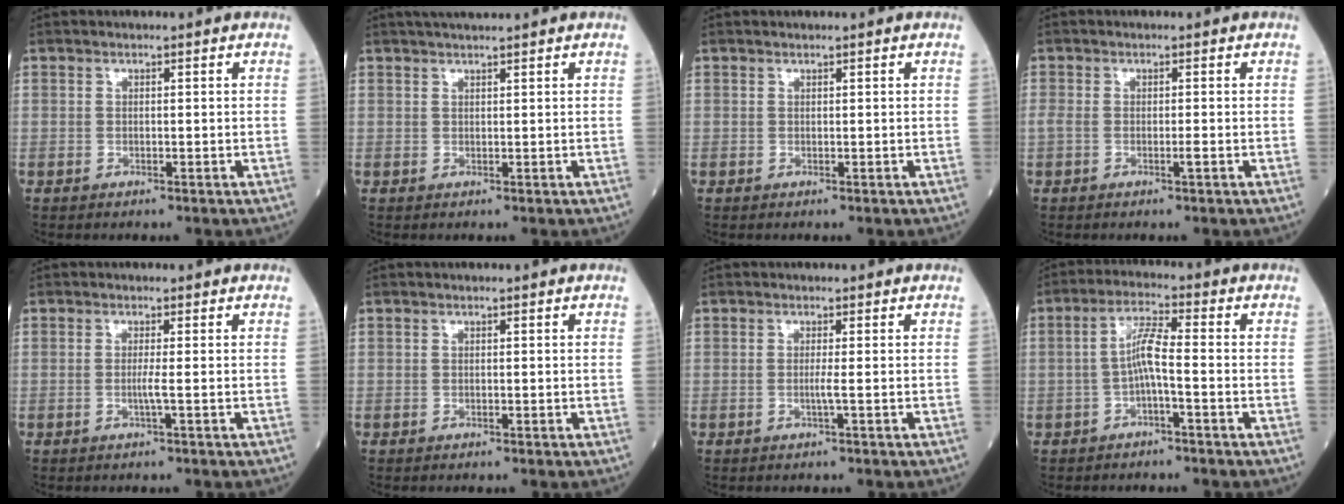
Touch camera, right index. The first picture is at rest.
{"total": 3.1, "force": [2.8, -0.1, 1.3], "torque": [-0.018, 0.023, 0.049]}
{"total": 0.0}
{"total": 1.4, "force": [-0.5, 0.2, 1.4], "torque": [-0.038, 0.004, -0.008]}
{"total": 1.2, "force": [-0.2, -0.5, 1.1], "torque": [-0.017, 0.000, -0.007]}
{"total": 0.0}
{"total": 1.0, "force": [-0.2, -0.4, 0.9], "torque": [-0.010, 0.001, -0.007]}
{"total": 4.8, "force": [-1.0, 0.4, 4.7], "torque": [-0.094, 0.012, -0.017]}